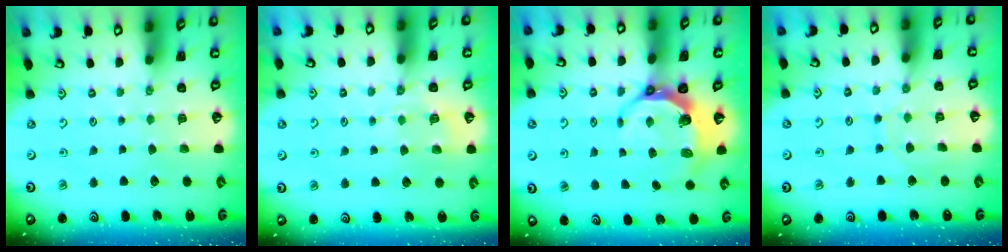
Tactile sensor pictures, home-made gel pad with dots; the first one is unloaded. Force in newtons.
{"total": 4.9, "press": 4.8, "slide": 1.3}
{"total": 7.0, "press": 5.5, "slide": 4.3}
{"total": 7.3, "press": 7.2, "slide": 0.6}